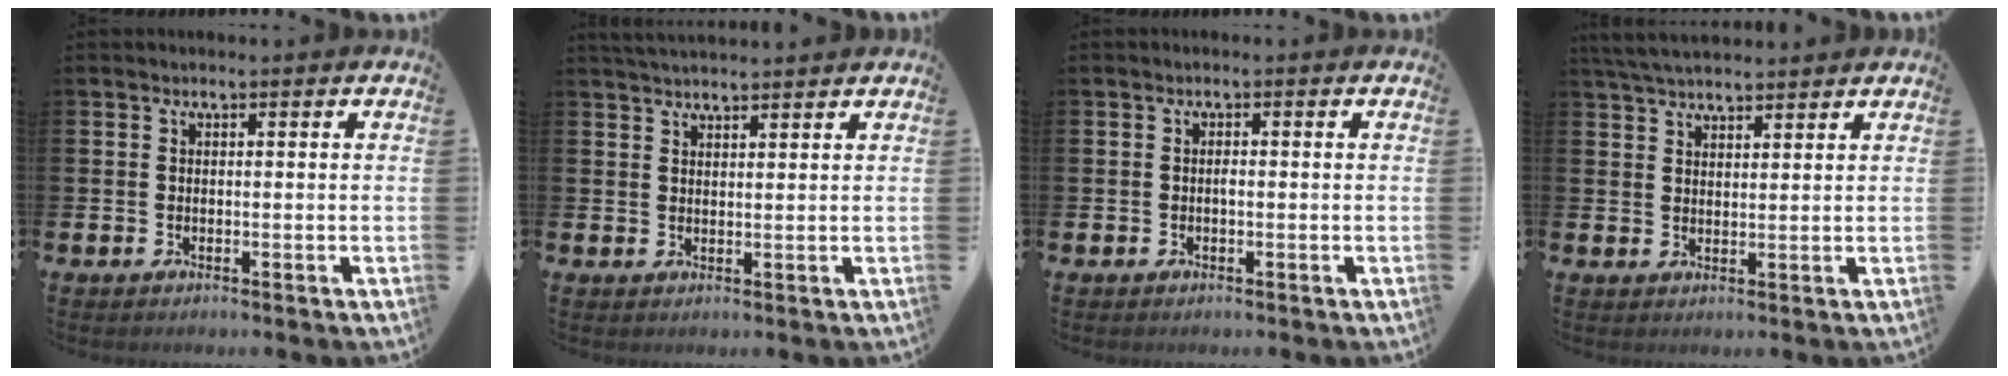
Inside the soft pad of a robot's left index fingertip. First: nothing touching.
{"total": 2.9, "force": [2.9, 0.1, 0.4], "torque": [-0.012, -0.008, 0.053]}
{"total": 0.7, "force": [-0.2, 0.3, 0.6], "torque": [-0.018, 0.002, -0.002]}
{"total": 4.6, "force": [4.3, 0.7, 1.3], "torque": [-0.035, -0.012, 0.081]}